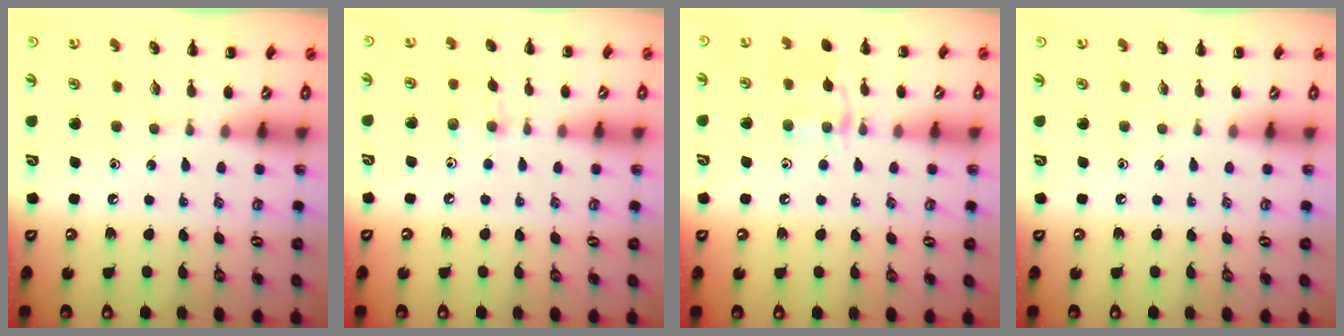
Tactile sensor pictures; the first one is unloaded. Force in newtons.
{"total": 5.5, "press": 5.3, "slide": 1.6}
{"total": 9.7, "press": 9.7, "slide": 0.8}
{"total": 0.0}